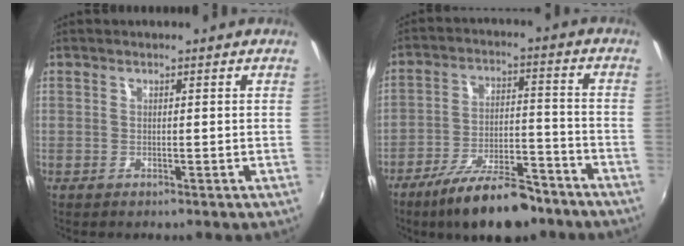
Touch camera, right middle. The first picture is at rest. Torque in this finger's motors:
{"motor_torque": [1.11, -1.03, 0.45, 0.20]}